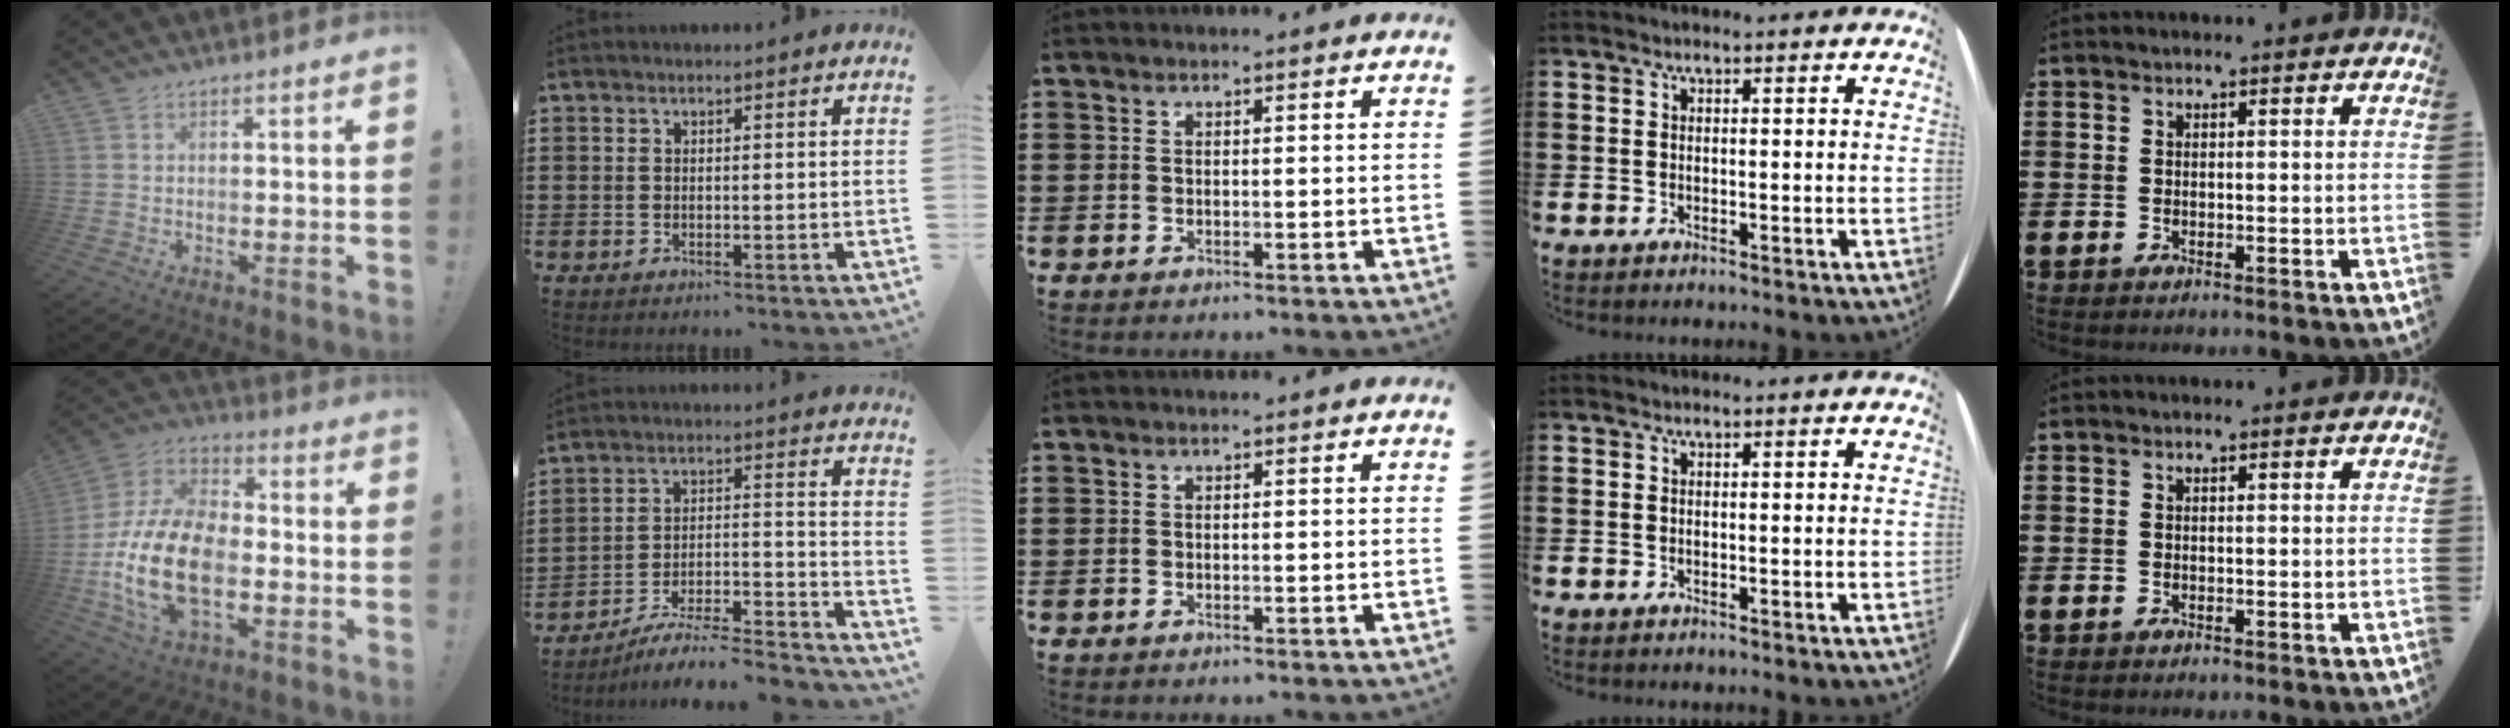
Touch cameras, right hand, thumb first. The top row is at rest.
{"thumb": {"total": 21.8, "force": [-5.8, 13.1, 16.5], "torque": [-0.325, 0.032, -0.089]}, "index": {"total": 6.3, "force": [-5.6, 0.9, 2.8], "torque": [-0.040, -0.004, -0.111]}}